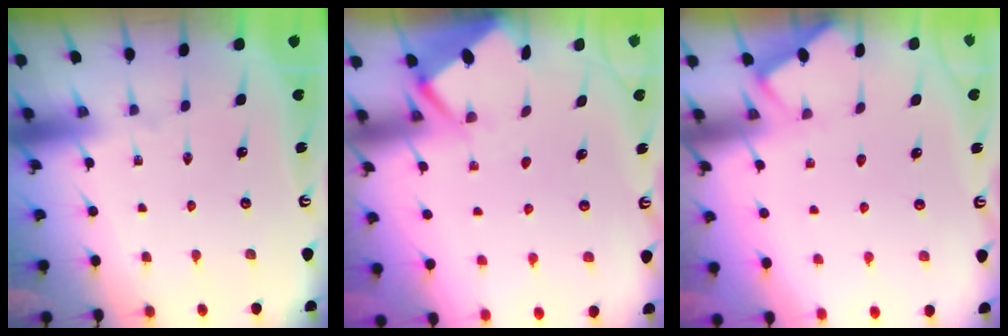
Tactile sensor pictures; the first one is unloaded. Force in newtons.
{"total": 2.8, "press": 2.7, "slide": 0.4}
{"total": 2.8, "press": 2.8, "slide": 0.3}